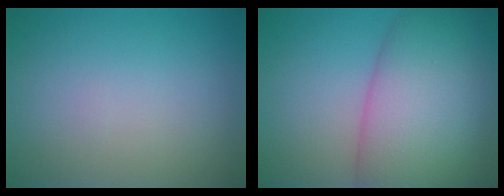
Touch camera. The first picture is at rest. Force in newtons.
{"total": 12.3, "press": 12.3, "slide": 0.5}